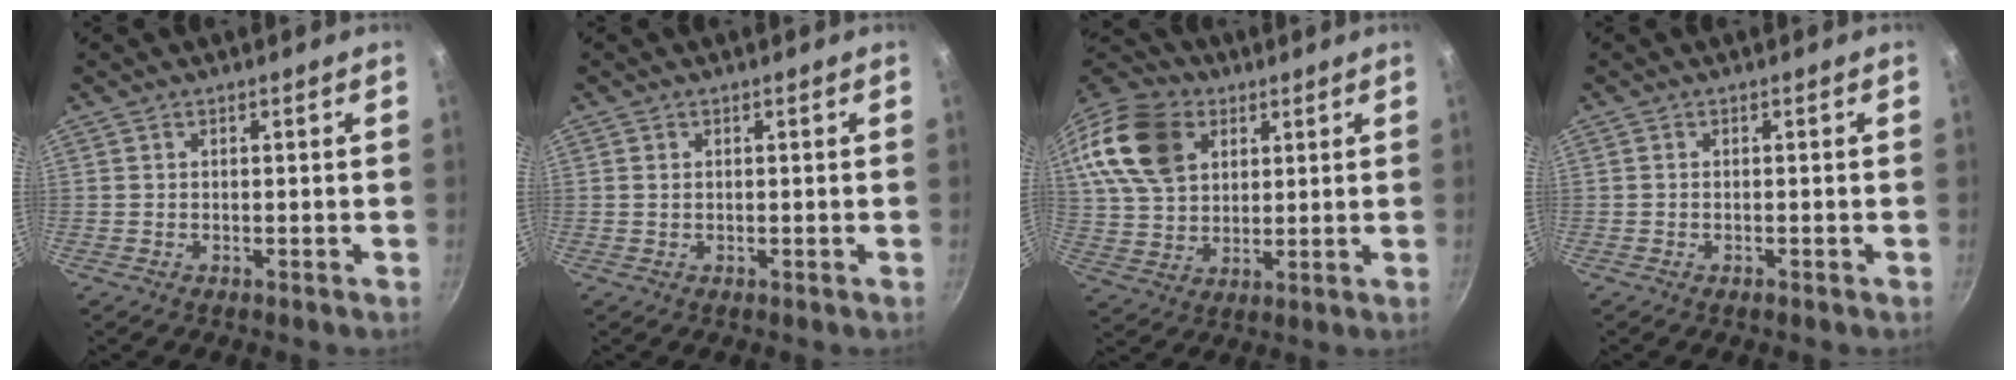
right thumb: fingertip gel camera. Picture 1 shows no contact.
{"total": 0.7, "force": [0.2, 0.5, 0.5], "torque": [-0.008, 0.001, 0.003]}
{"total": 18.1, "force": [6.7, 13.0, 10.7], "torque": [-0.192, 0.005, 0.123]}
{"total": 0.6, "force": [-0.4, 0.2, 0.4], "torque": [-0.007, 0.002, -0.008]}